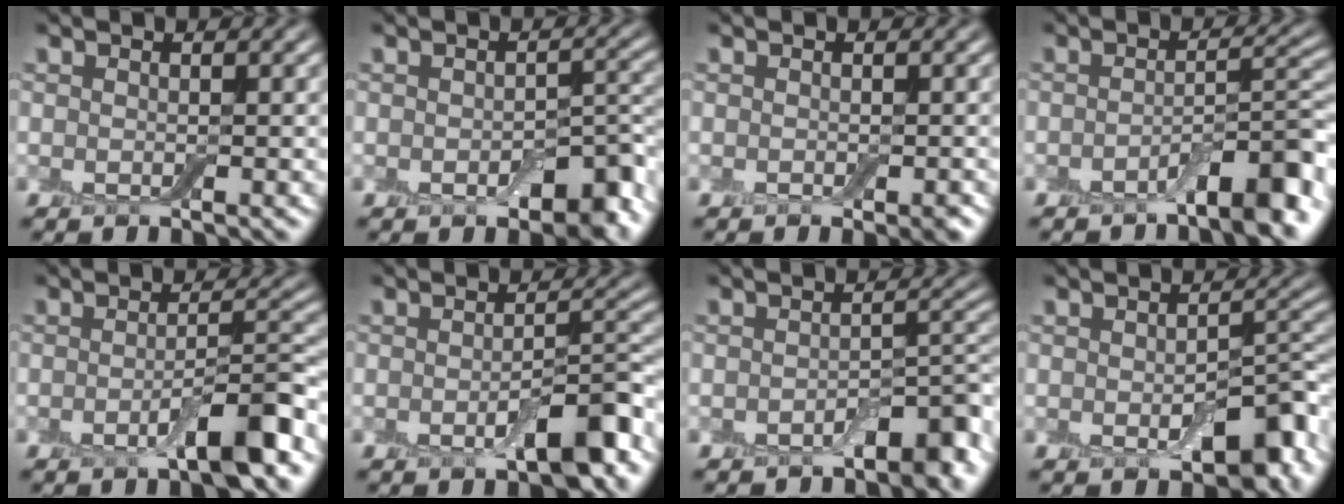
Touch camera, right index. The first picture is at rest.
{"total": 4.5, "force": [-1.8, 2.4, 3.4], "torque": [-0.043, -0.004, -0.024]}
{"total": 1.3, "force": [-0.7, 0.6, 1.0], "torque": [-0.016, -0.004, -0.009]}
{"total": 5.1, "force": [-2.8, 1.3, 4.1], "torque": [-0.058, 0.013, -0.046]}
{"total": 6.0, "force": [-2.5, 1.6, 5.3], "torque": [-0.082, 0.004, -0.042]}
{"total": 5.9, "force": [-2.2, 2.1, 5.0], "torque": [-0.075, 0.002, -0.035]}
{"total": 4.0, "force": [-2.3, 1.7, 2.7], "torque": [-0.034, 0.005, -0.035]}
{"total": 6.2, "force": [-2.1, 3.3, 4.8], "torque": [-0.064, -0.006, -0.026]}